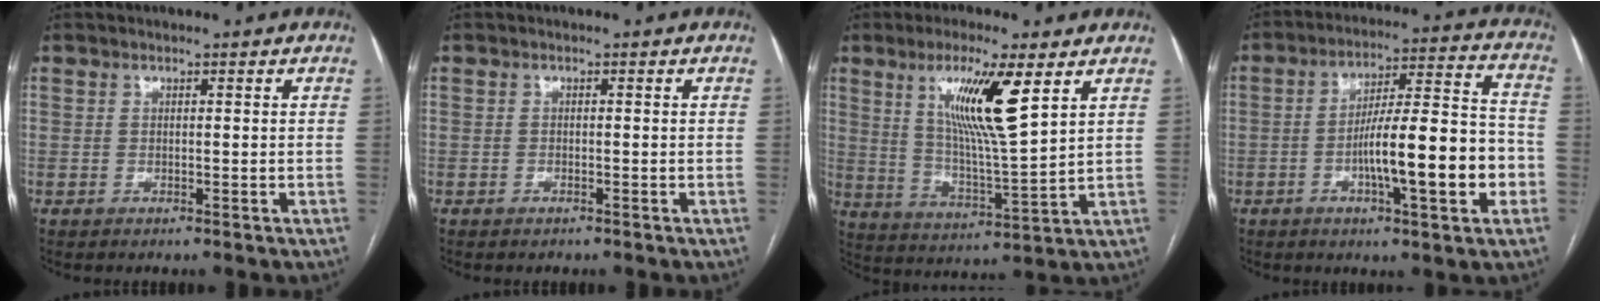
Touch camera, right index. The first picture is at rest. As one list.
[{"total": 0.6, "force": [-0.5, 0.2, 0.2], "torque": [-0.008, -0.001, -0.007]}, {"total": 12.1, "force": [5.5, 0.6, 10.8], "torque": [-0.201, -0.011, 0.101]}, {"total": 15.5, "force": [-4.2, 2.2, 14.8], "torque": [-0.230, 0.018, -0.062]}]